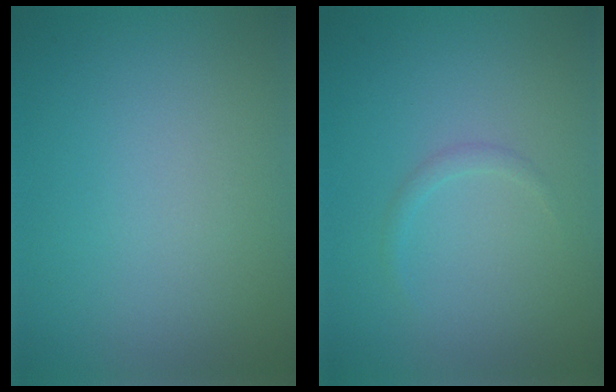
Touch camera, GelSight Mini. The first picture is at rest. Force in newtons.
{"total": 0.8, "press": 0.7, "slide": 0.1}